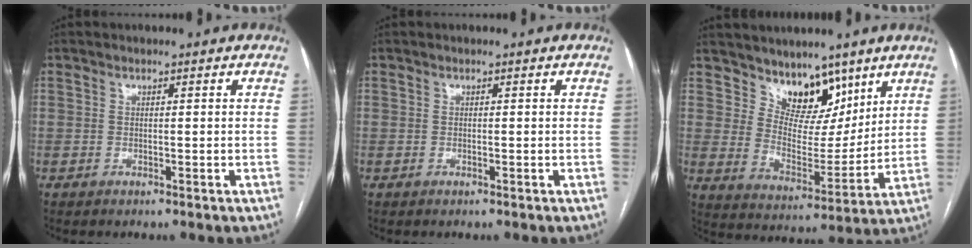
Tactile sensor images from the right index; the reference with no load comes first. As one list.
[{"total": 0.0}, {"total": 9.7, "force": [7.0, 5.2, 4.2], "torque": [-0.062, 0.001, 0.130]}]